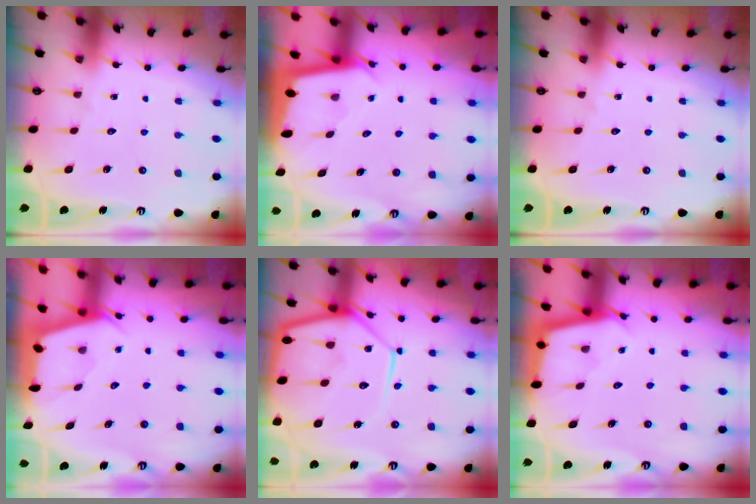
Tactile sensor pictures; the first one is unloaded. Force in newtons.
{"total": 1.9, "press": 1.9, "slide": 0.1}
{"total": 0.0}
{"total": 2.2, "press": 2.2, "slide": 0.4}
{"total": 17.3, "press": 17.2, "slide": 1.7}
{"total": 2.7, "press": 2.7, "slide": 0.3}